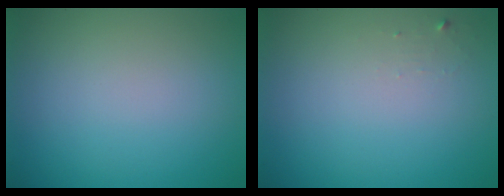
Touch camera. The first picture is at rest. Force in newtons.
{"total": 0.6, "press": 0.6, "slide": 0.1}